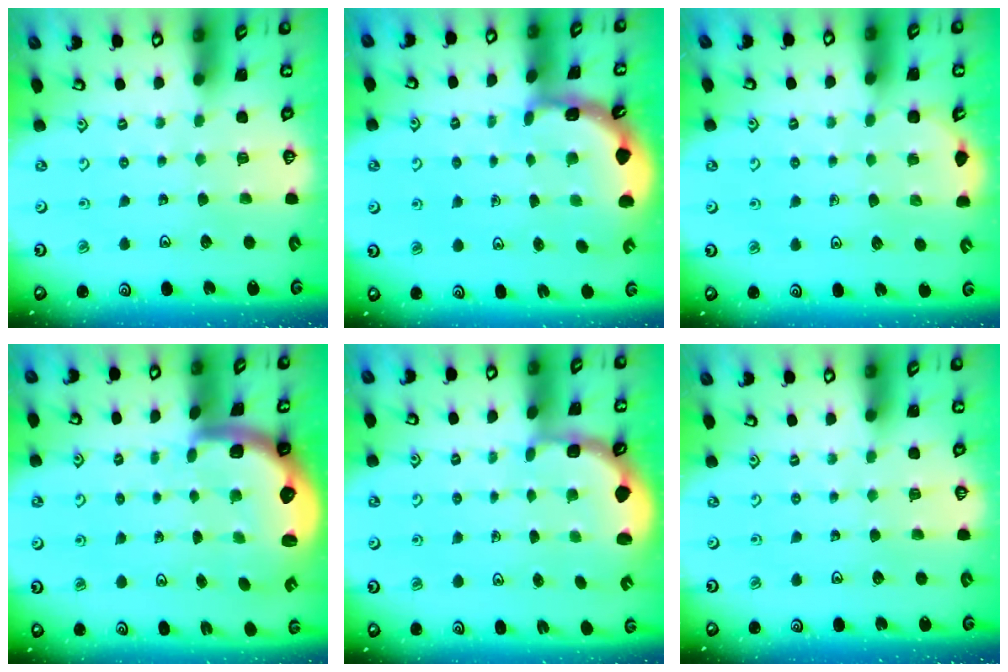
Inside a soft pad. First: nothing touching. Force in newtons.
{"total": 2.8, "press": 2.8, "slide": 0.2}
{"total": 2.6, "press": 2.4, "slide": 1.0}
{"total": 2.8, "press": 2.4, "slide": 1.4}
{"total": 2.6, "press": 1.8, "slide": 1.9}
{"total": 0.0}